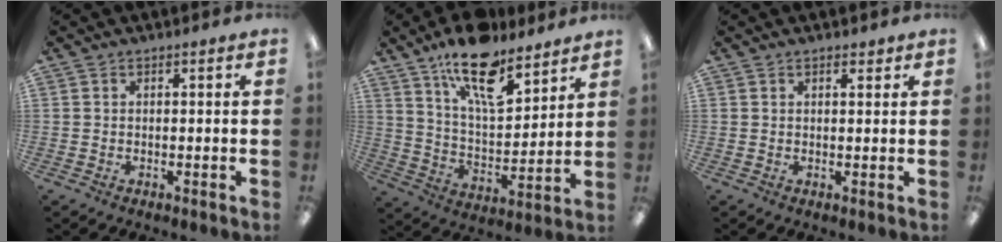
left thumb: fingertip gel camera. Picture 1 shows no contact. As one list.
[{"total": 17.0, "force": [12.0, 6.7, 10.0], "torque": [-0.159, -0.066, 0.204]}, {"total": 1.5, "force": [1.0, 0.6, 0.8], "torque": [-0.011, -0.002, 0.017]}]